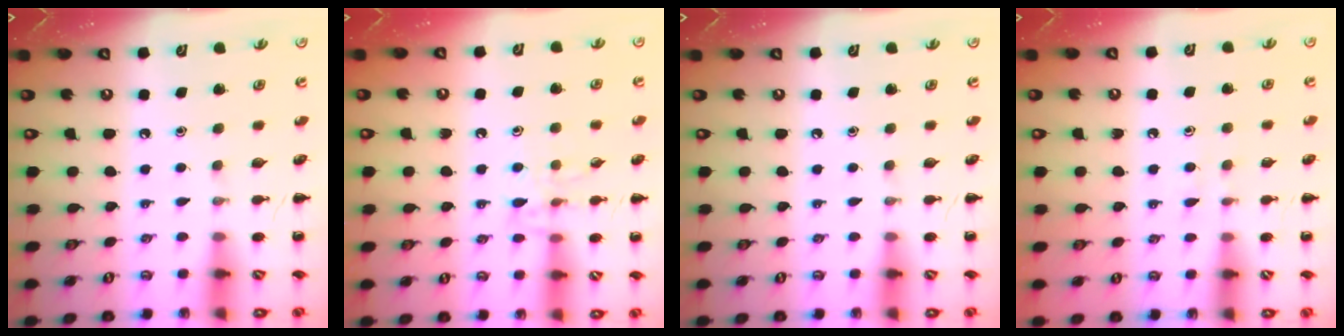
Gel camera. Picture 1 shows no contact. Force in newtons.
{"total": 8.8, "press": 8.8, "slide": 1.1}
{"total": 0.0}
{"total": 2.9, "press": 2.5, "slide": 1.4}